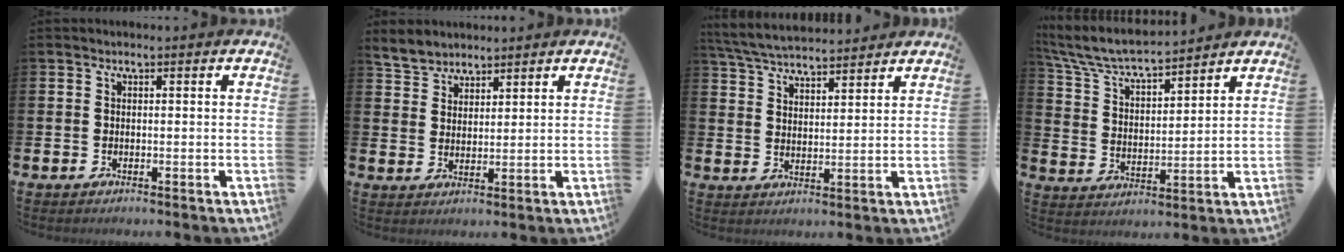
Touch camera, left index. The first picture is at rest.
{"total": 3.6, "force": [3.4, 1.1, -0.4], "torque": [0.003, -0.015, 0.062]}
{"total": 5.5, "force": [5.4, 0.7, 0.7], "torque": [-0.032, -0.029, 0.096]}
{"total": 6.9, "force": [6.5, 0.8, 2.2], "torque": [-0.068, -0.045, 0.111]}